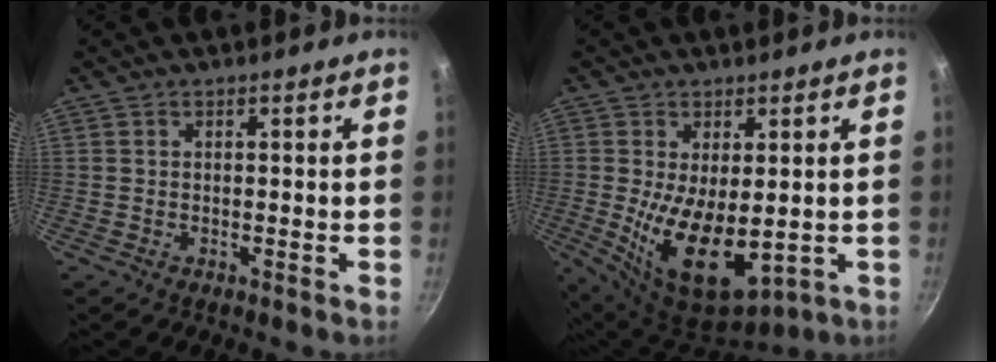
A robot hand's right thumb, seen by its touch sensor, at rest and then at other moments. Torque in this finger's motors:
{"motor_torque": [-0.66, 1.54, 0.32, 0.11, 0.20]}